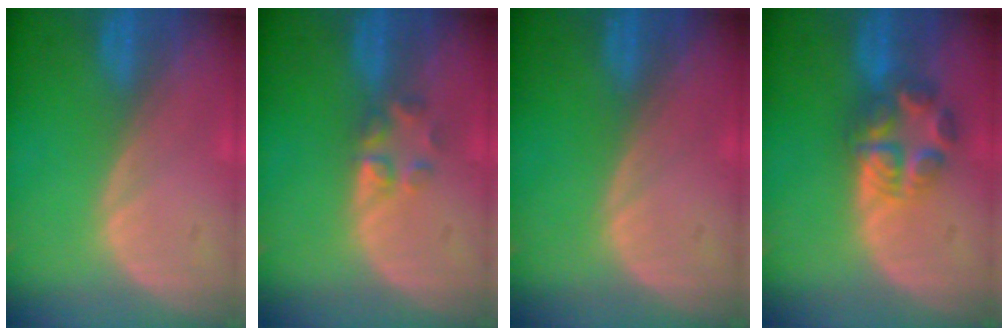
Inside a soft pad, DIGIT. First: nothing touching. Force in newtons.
{"total": 2.6, "press": 2.6, "slide": 0.2}
{"total": 0.0}
{"total": 5.9, "press": 5.8, "slide": 0.6}